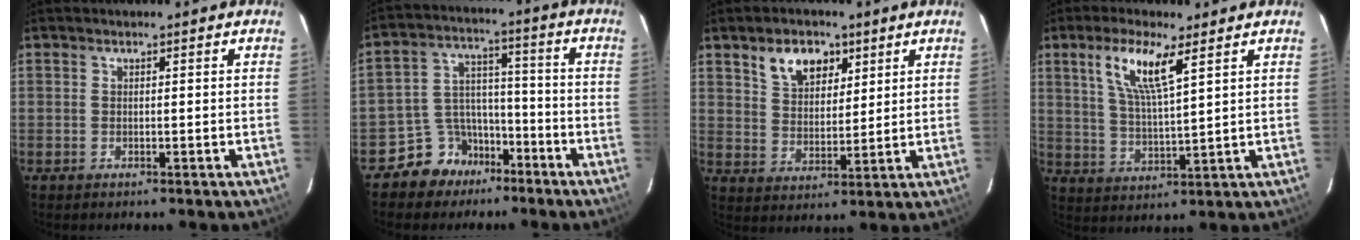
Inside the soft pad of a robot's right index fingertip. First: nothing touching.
{"total": 9.1, "force": [-6.4, 6.3, 1.3], "torque": [-0.033, 0.044, -0.104]}
{"total": 8.4, "force": [4.7, 5.2, 4.7], "torque": [-0.082, 0.016, 0.087]}
{"total": 9.1, "force": [4.7, 1.8, 7.6], "torque": [-0.147, 0.003, 0.092]}